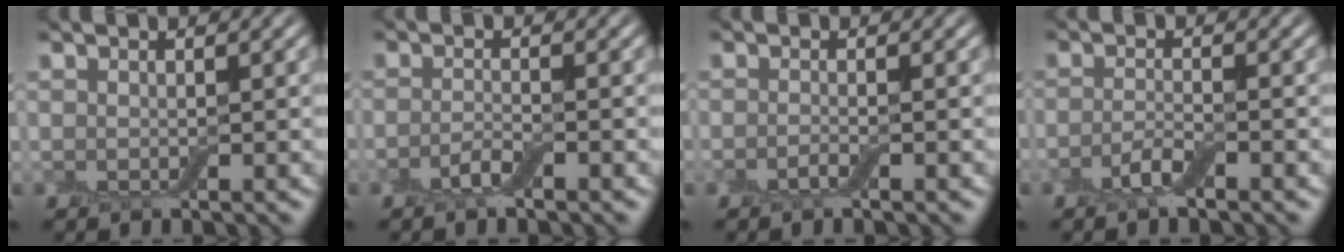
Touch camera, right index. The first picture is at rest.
{"total": 1.7, "force": [-1.0, 0.4, 1.3], "torque": [-0.028, 0.003, -0.025]}
{"total": 1.0, "force": [-0.6, 0.2, 0.8], "torque": [-0.018, -0.002, -0.013]}
{"total": 2.0, "force": [-1.2, 0.4, 1.5], "torque": [-0.034, 0.003, -0.029]}